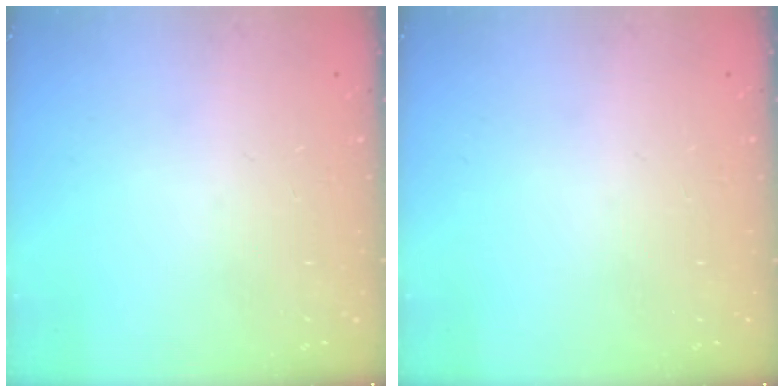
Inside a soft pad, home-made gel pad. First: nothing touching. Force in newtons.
{"total": 0.0}